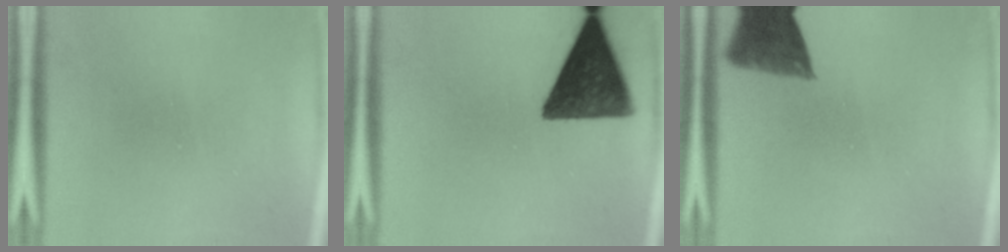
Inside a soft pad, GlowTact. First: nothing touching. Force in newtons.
{"total": 14.2}
{"total": 8.2}